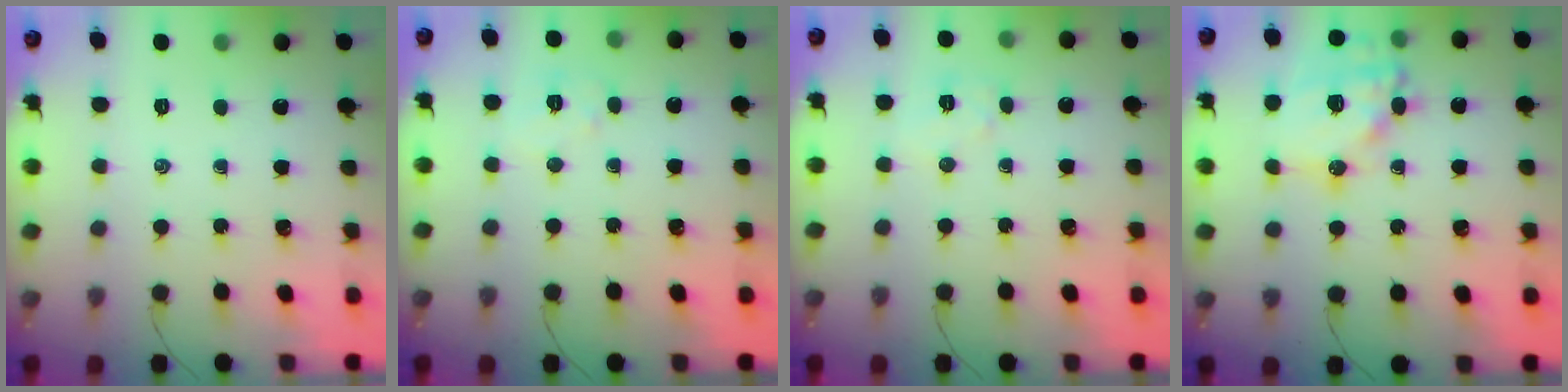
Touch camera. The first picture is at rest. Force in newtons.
{"total": 4.9, "press": 4.9, "slide": 0.7}
{"total": 5.5, "press": 5.5, "slide": 0.9}
{"total": 15.5, "press": 15.2, "slide": 2.9}